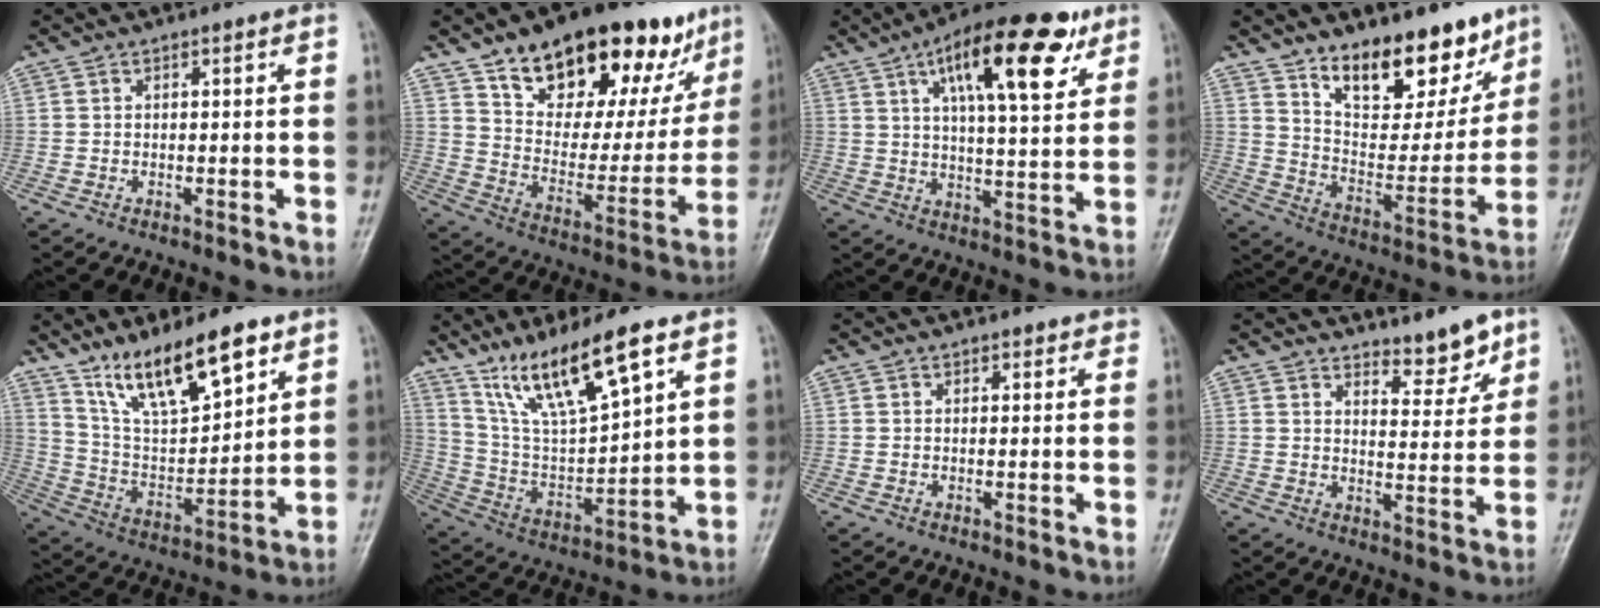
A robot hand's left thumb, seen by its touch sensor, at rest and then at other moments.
{"total": 25.7, "force": [16.5, 12.0, 15.6], "torque": [-0.177, -0.048, 0.260]}
{"total": 18.1, "force": [8.9, 6.3, 14.4], "torque": [-0.194, -0.019, 0.136]}
{"total": 17.6, "force": [12.3, 8.2, 9.6], "torque": [-0.082, -0.087, 0.206]}
{"total": 16.3, "force": [11.1, 5.3, 10.8], "torque": [-0.158, -0.056, 0.214]}
{"total": 15.9, "force": [10.5, 3.4, 11.5], "torque": [-0.200, -0.047, 0.216]}
{"total": 1.1, "force": [0.8, 0.7, 0.3], "torque": [0.009, -0.004, 0.006]}
{"total": 5.7, "force": [4.8, 1.8, 2.4], "torque": [-0.014, -0.046, 0.078]}